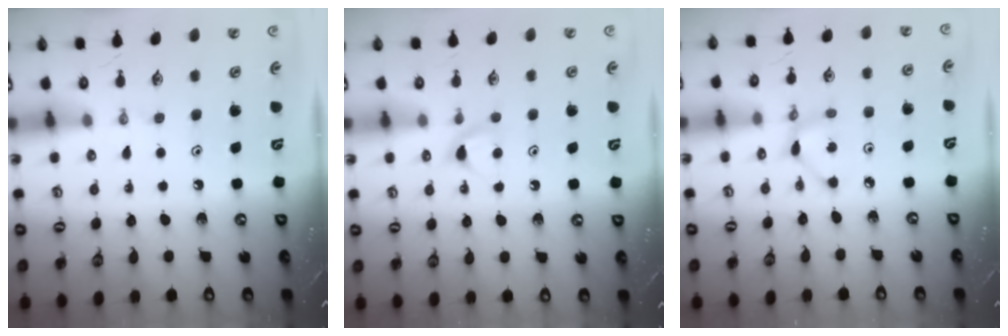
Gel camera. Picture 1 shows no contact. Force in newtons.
{"total": 5.0, "press": 5.0, "slide": 0.5}
{"total": 3.4, "press": 3.4, "slide": 0.1}